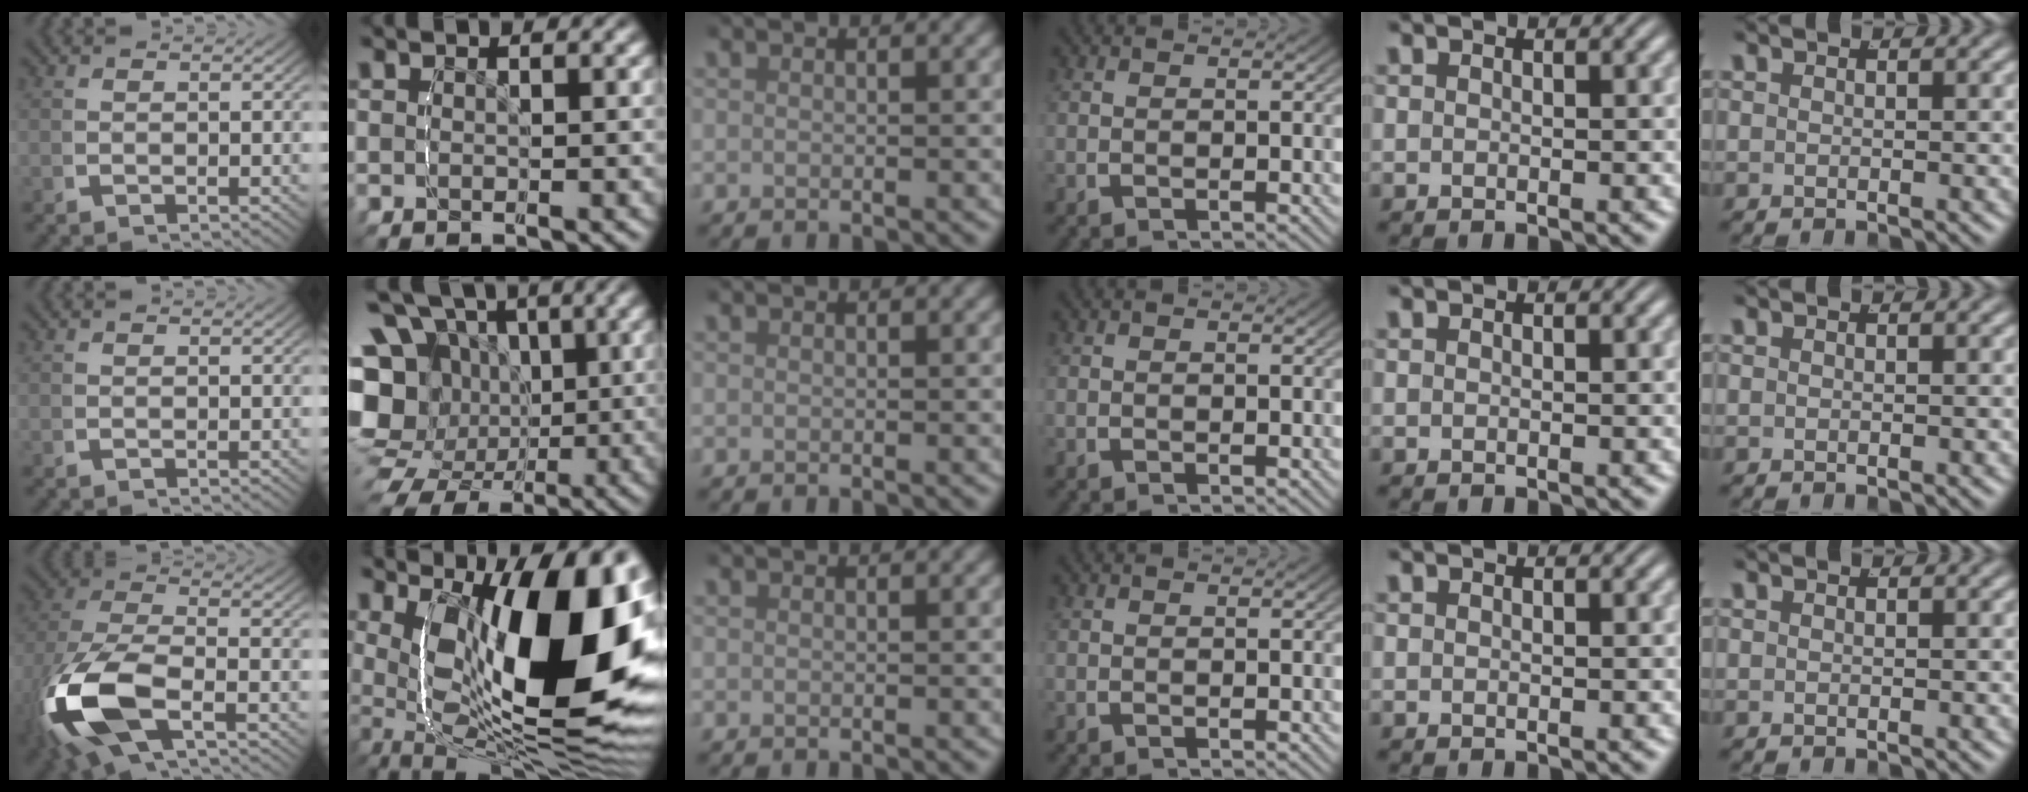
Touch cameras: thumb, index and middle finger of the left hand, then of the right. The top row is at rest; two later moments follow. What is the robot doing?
{"motion": "grasp_and_lifting", "object": "scissors"}